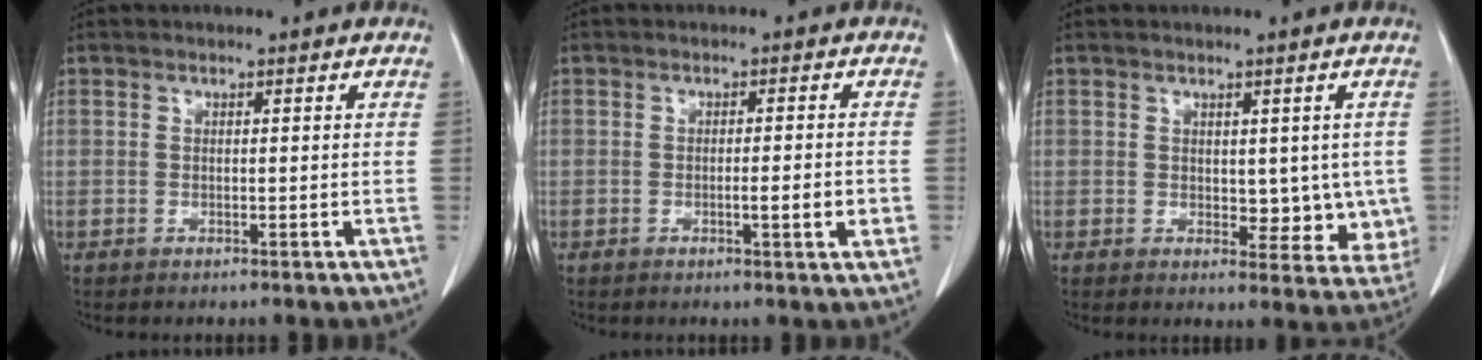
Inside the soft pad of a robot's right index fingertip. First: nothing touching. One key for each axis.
{"total": 3.8, "fx": -1.0, "fy": 0.3, "fz": 3.6, "tx": -0.051, "ty": -0.002, "tz": -0.013}
{"total": 6.3, "fx": 0.3, "fy": 3.8, "fz": 5.0, "tx": -0.032, "ty": -0.005, "tz": 0.012}